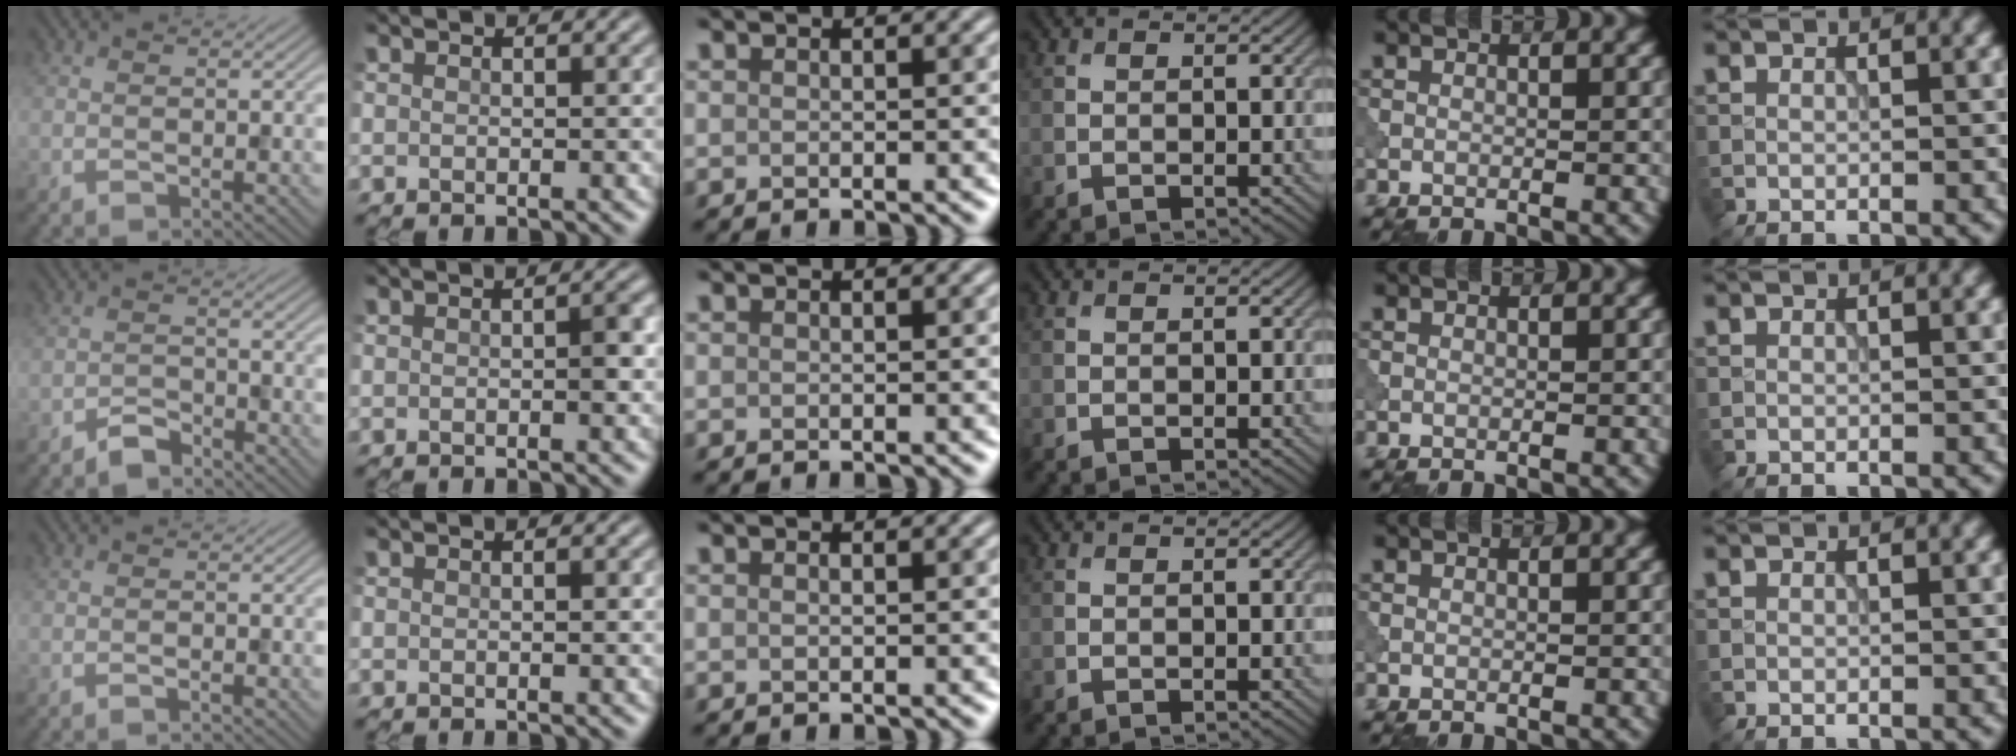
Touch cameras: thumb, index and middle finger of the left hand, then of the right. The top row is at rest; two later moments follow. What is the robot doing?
{"motion": "shake", "object": "bell"}